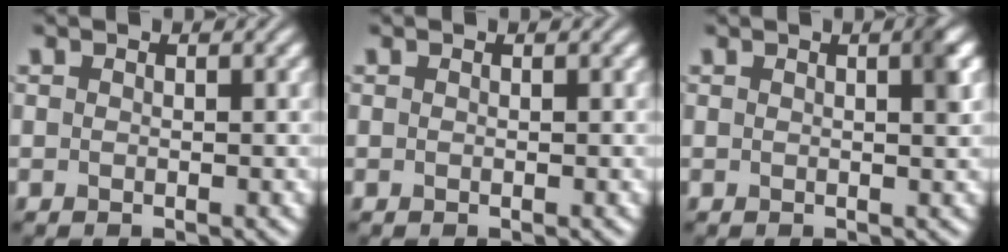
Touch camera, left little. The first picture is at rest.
{"total": 0.0}
{"total": 2.1, "force": [0.6, 0.4, 2.0], "torque": [-0.019, 0.008, 0.006]}